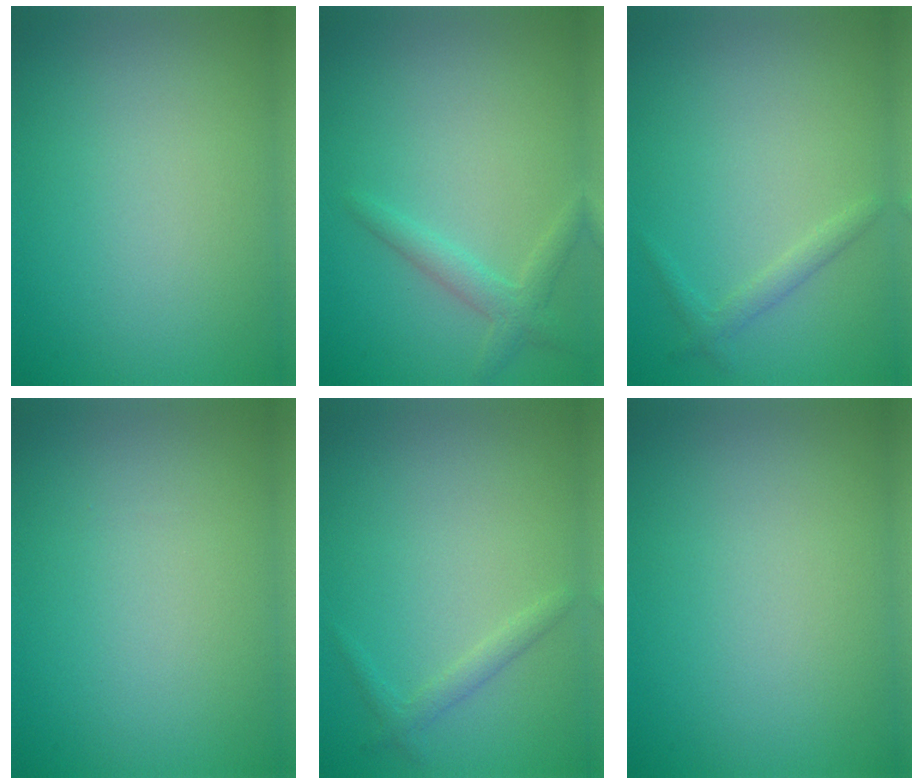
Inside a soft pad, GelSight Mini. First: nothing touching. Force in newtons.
{"total": 2.0, "press": 2.0, "slide": 0.1}
{"total": 1.3, "press": 1.3, "slide": 0.1}
{"total": 0.0}
{"total": 1.3, "press": 1.3, "slide": 0.1}
{"total": 0.0}